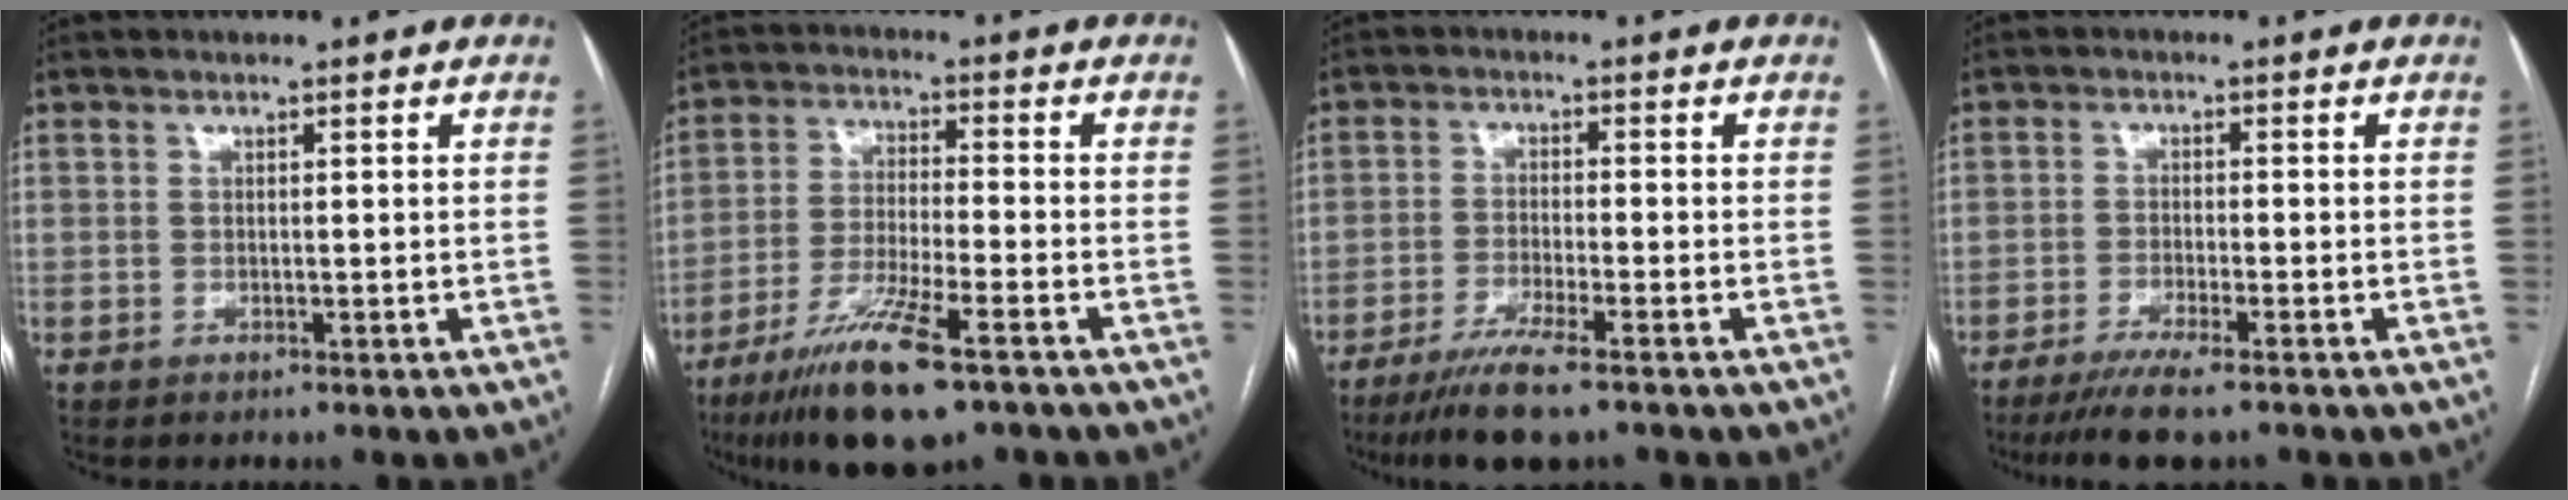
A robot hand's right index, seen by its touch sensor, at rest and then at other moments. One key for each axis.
{"total": 13.1, "fx": -8.3, "fy": 1.5, "fz": 10.0, "tx": -0.191, "ty": -0.031, "tz": -0.145}
{"total": 8.1, "fx": -5.9, "fy": 0.4, "fz": 5.5, "tx": -0.095, "ty": -0.020, "tz": -0.101}
{"total": 7.2, "fx": -5.5, "fy": 0.3, "fz": 4.7, "tx": -0.074, "ty": -0.017, "tz": -0.090}